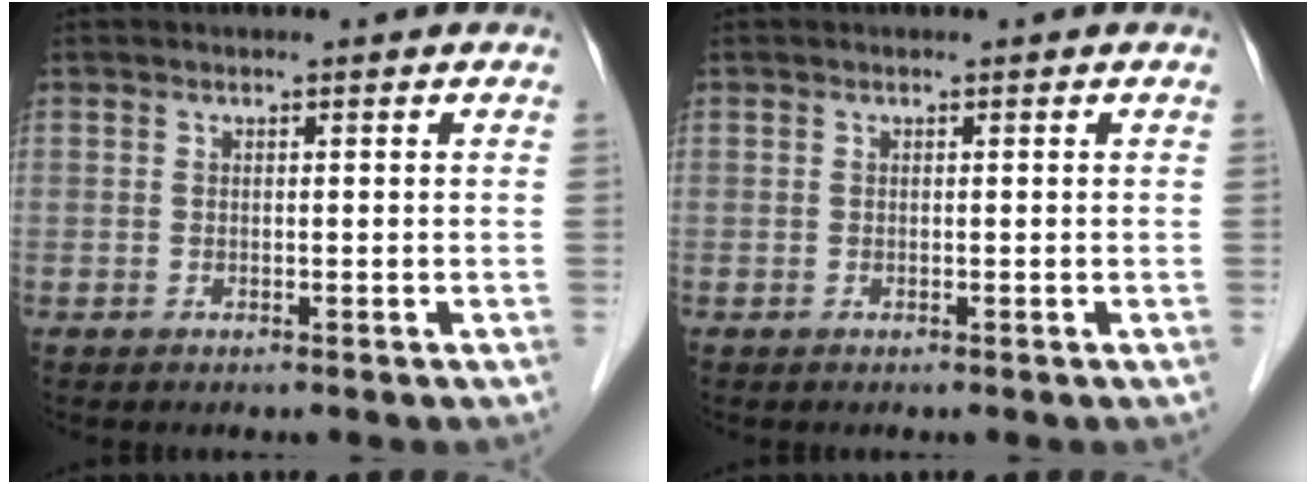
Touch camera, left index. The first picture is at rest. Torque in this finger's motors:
{"motor_torque": [-0.01, -0.01, 0.01, 0.00]}